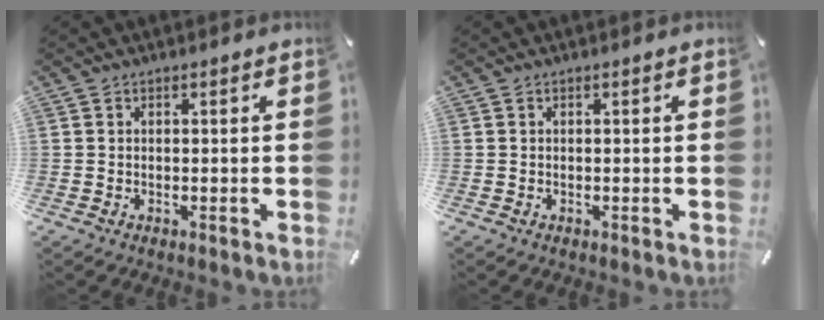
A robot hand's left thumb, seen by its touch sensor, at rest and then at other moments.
{"total": 0.0}